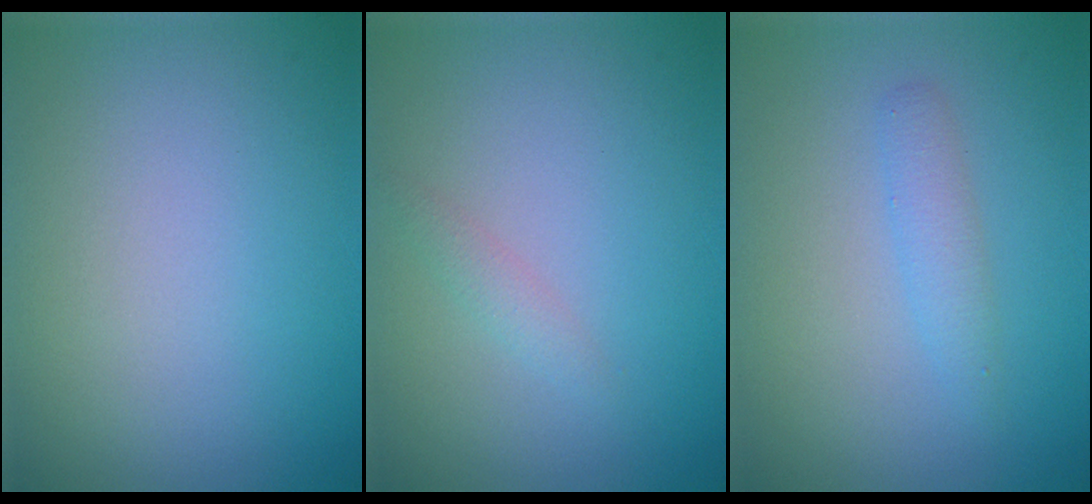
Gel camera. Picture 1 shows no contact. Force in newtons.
{"total": 0.9, "press": 0.9, "slide": 0.0}
{"total": 1.4, "press": 1.4, "slide": 0.1}